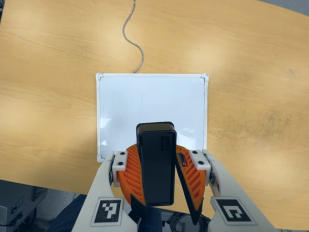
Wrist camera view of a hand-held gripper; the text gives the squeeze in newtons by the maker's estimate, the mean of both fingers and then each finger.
{"total": 9.4, "left": 10.1, "right": 8.7}